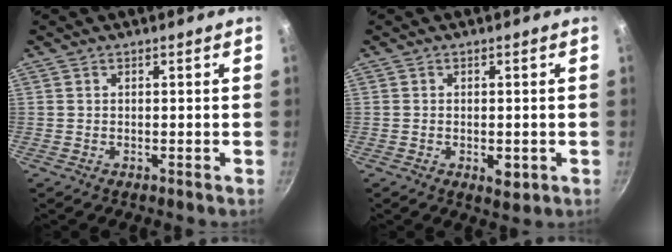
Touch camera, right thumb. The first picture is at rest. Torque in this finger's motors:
{"motor_torque": [0.23, 0.81, 0.33, -0.06, -0.01]}